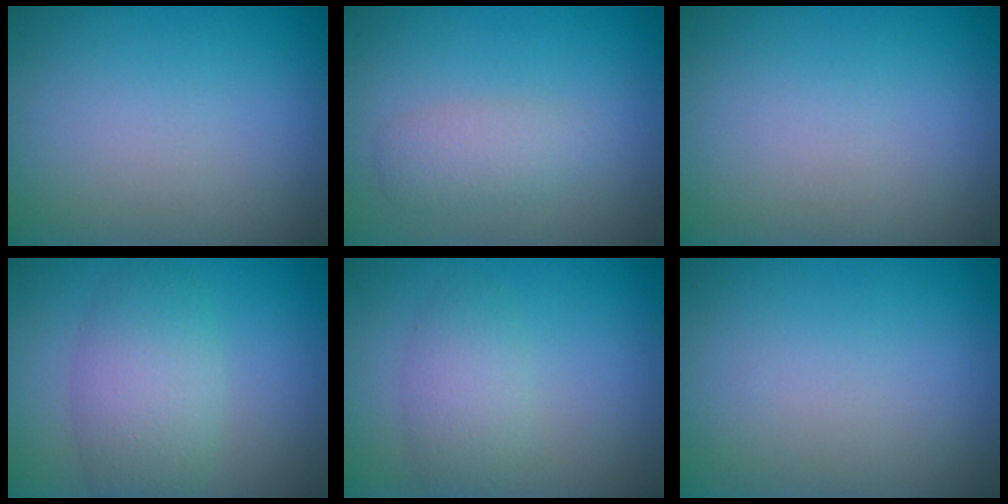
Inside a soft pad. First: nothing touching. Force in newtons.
{"total": 2.1, "press": 2.1, "slide": 0.1}
{"total": 0.0}
{"total": 4.4, "press": 4.4, "slide": 0.2}
{"total": 2.6, "press": 2.6, "slide": 0.1}
{"total": 0.0}